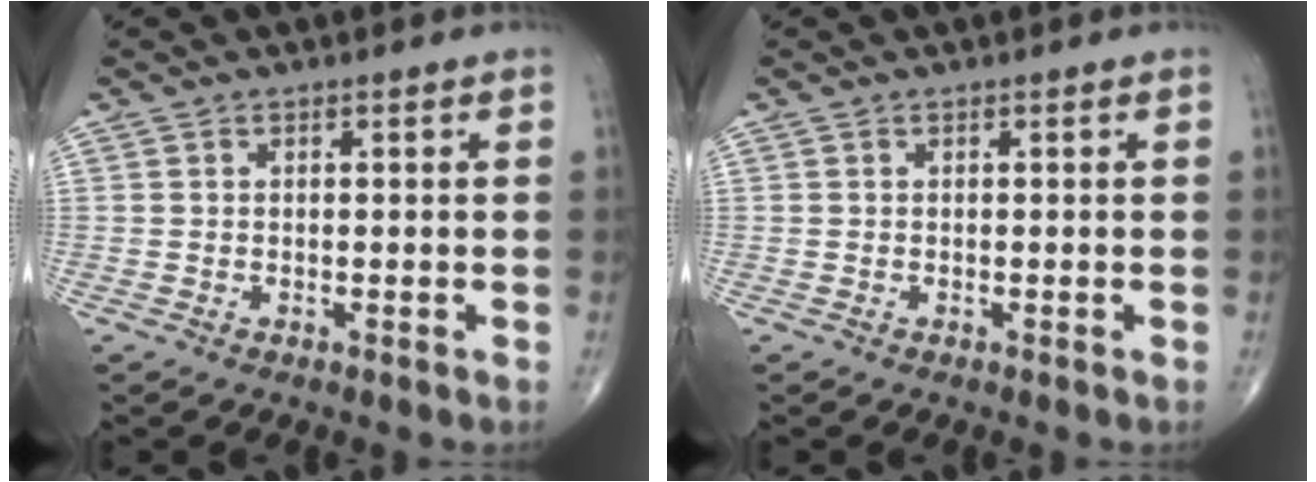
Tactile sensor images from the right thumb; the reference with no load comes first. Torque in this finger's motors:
{"motor_torque": [0.00, 0.00, -0.04, 0.04, 0.00]}